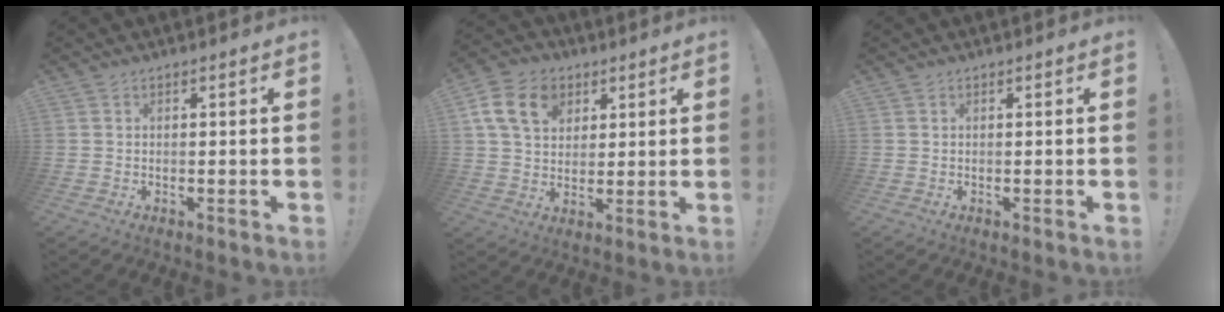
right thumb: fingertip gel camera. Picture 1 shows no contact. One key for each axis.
{"total": 14.9, "fx": 5.4, "fy": 11.2, "fz": 8.2, "tx": -0.131, "ty": -0.012, "tz": 0.105}
{"total": 0.0}